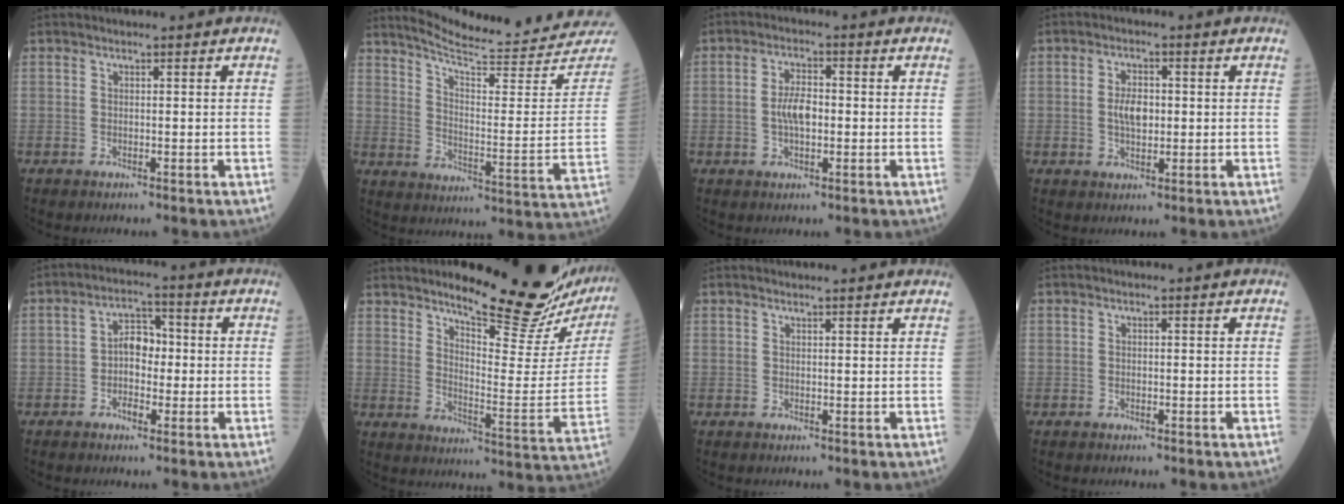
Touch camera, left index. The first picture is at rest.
{"total": 21.5, "force": [20.9, -0.4, 5.2], "torque": [-0.088, -0.112, 0.271]}
{"total": 4.4, "force": [-0.5, 1.8, 4.0], "torque": [-0.083, 0.005, -0.010]}
{"total": 3.8, "force": [0.0, 2.0, 3.3], "torque": [-0.066, 0.005, 0.002]}
{"total": 5.1, "force": [-0.6, 3.2, 3.9], "torque": [-0.069, 0.021, -0.013]}
{"total": 20.7, "force": [18.2, 1.7, 9.7], "torque": [-0.137, -0.088, 0.236]}
{"total": 3.7, "force": [3.5, 0.2, 1.1], "torque": [-0.017, 0.016, 0.040]}
{"total": 0.0}